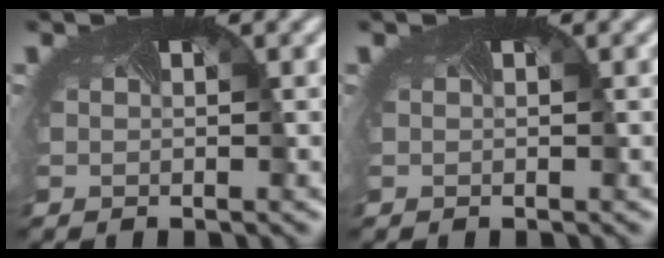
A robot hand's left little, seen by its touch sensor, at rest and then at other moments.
{"total": 0.0}